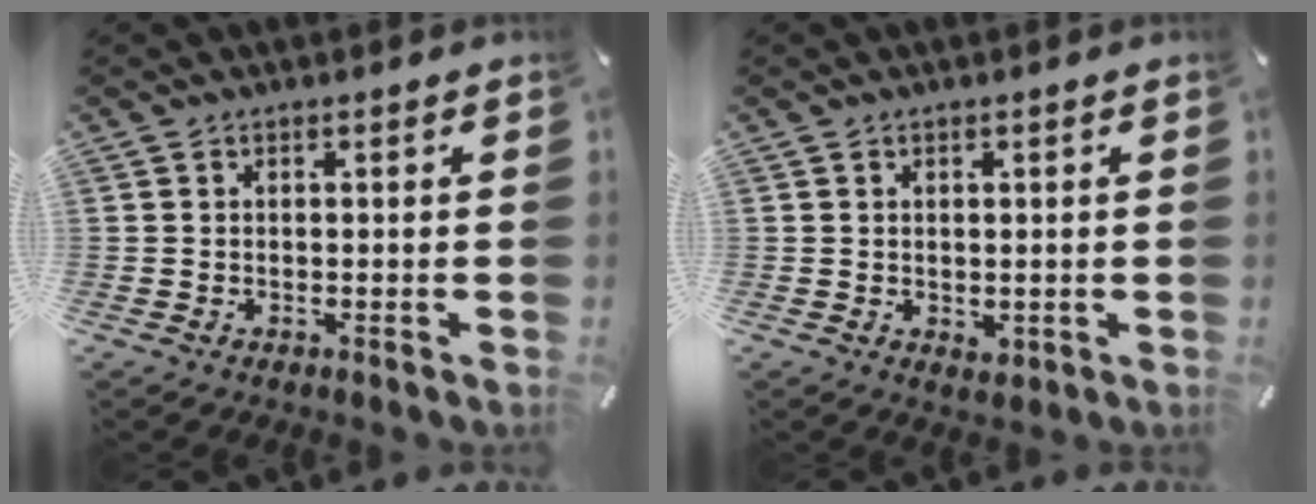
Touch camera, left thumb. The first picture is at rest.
{"total": 1.2, "force": [-0.2, 1.0, 0.6], "torque": [-0.011, 0.001, -0.002]}